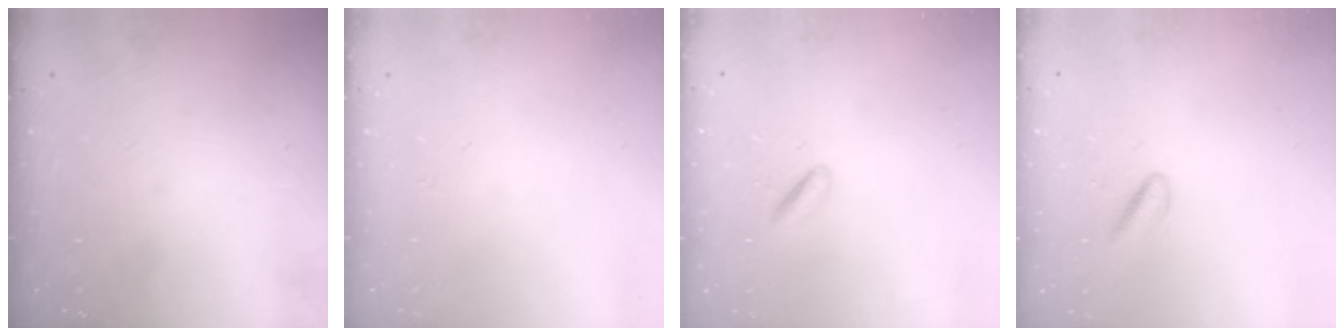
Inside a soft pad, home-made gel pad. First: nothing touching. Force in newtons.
{"total": 0.0}
{"total": 1.3, "press": 1.1, "slide": 0.8}
{"total": 2.4, "press": 2.3, "slide": 0.9}